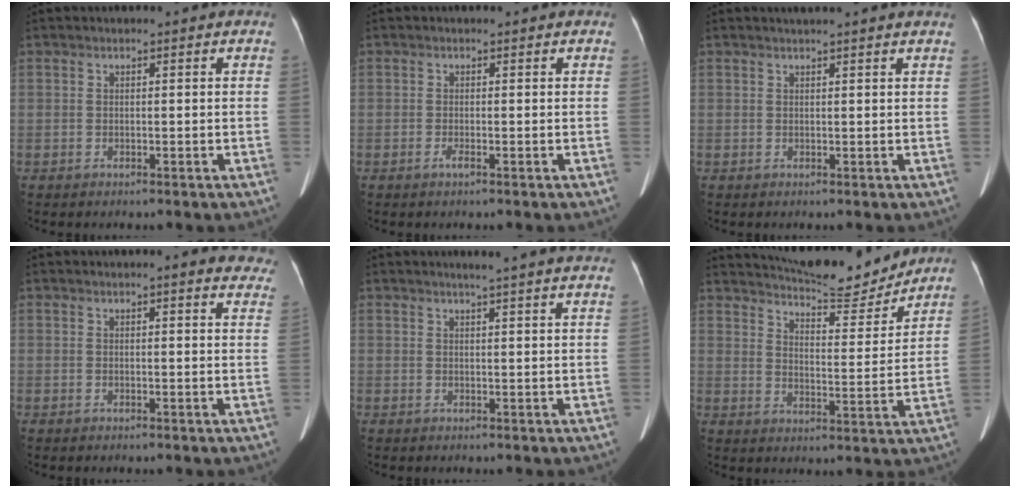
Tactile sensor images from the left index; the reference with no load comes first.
{"total": 0.7, "force": [-0.4, 0.0, 0.6], "torque": [-0.013, -0.002, -0.008]}
{"total": 4.1, "force": [3.7, -0.4, 1.8], "torque": [-0.023, 0.020, 0.041]}
{"total": 7.2, "force": [6.2, 1.5, 3.2], "torque": [-0.017, -0.007, 0.050]}
{"total": 7.6, "force": [6.6, -0.5, 3.8], "torque": [-0.049, 0.012, 0.064]}
{"total": 13.8, "force": [13.2, 1.6, 3.9], "torque": [-0.067, -0.015, 0.185]}